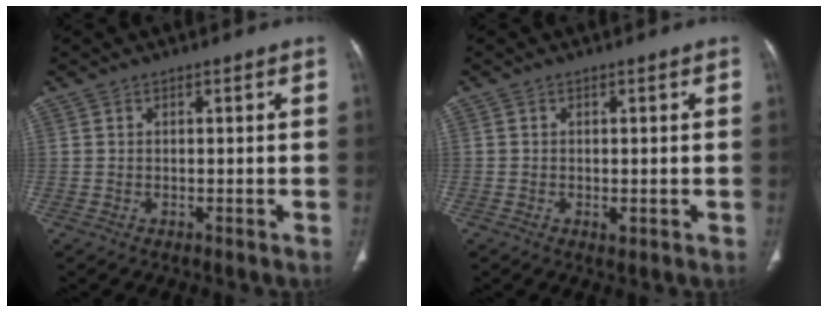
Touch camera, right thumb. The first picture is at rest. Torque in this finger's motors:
{"motor_torque": [3.65, 1.32, 1.32, -1.45, 0.29]}